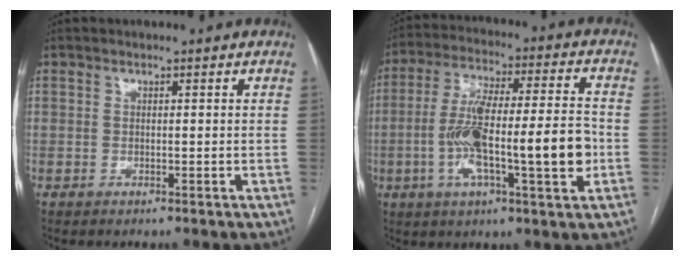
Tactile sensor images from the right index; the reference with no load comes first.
{"total": 17.2, "force": [-3.4, 2.4, 16.7], "torque": [-0.293, 0.015, -0.054]}